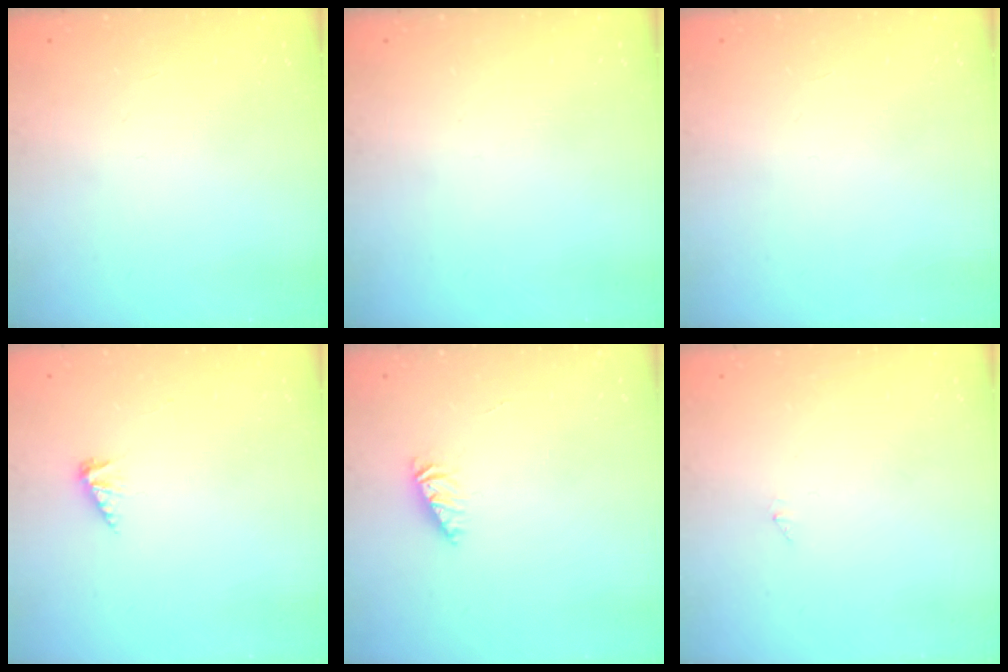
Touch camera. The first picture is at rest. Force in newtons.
{"total": 0.0}
{"total": 0.0}
{"total": 3.4, "press": 3.4, "slide": 0.5}
{"total": 1.2, "press": 1.2, "slide": 0.2}
{"total": 0.0}